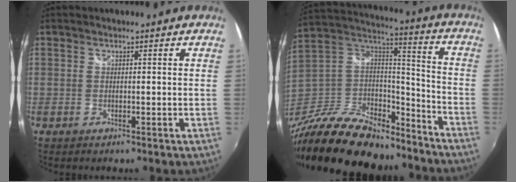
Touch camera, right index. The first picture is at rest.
{"total": 31.3, "force": [-22.7, 14.6, 15.7], "torque": [-0.335, 0.025, -0.355]}